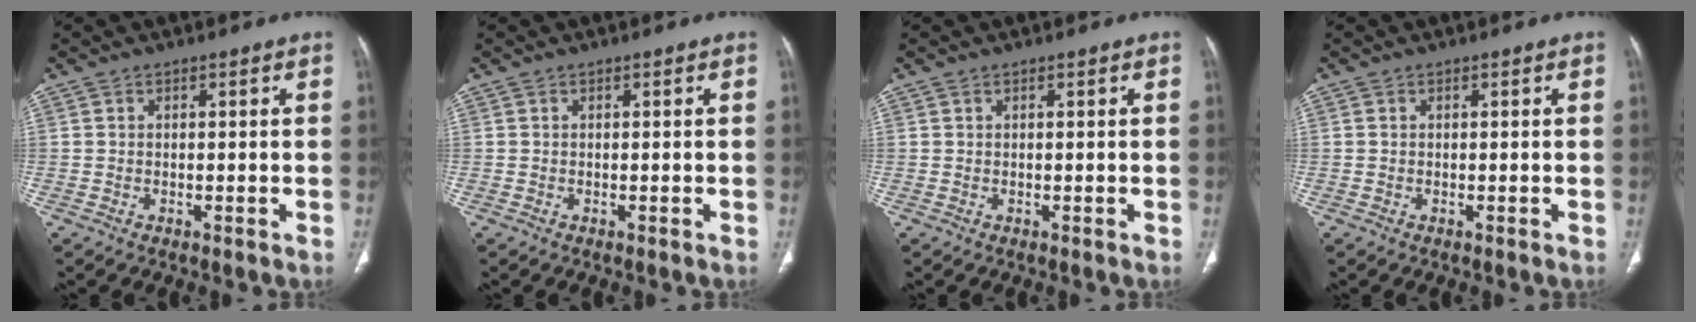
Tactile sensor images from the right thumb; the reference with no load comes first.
{"total": 0.0}
{"total": 0.0}
{"total": 0.0}